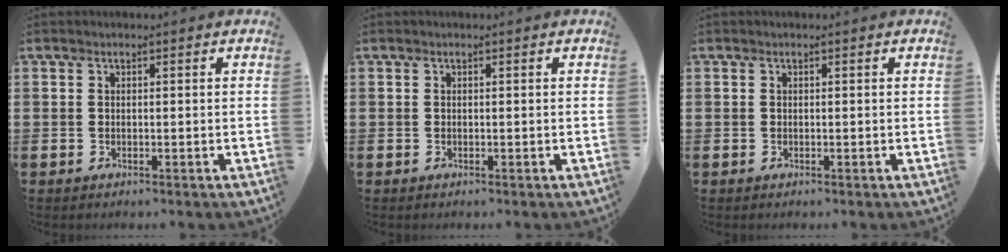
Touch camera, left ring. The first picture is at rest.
{"total": 0.0}
{"total": 0.0}